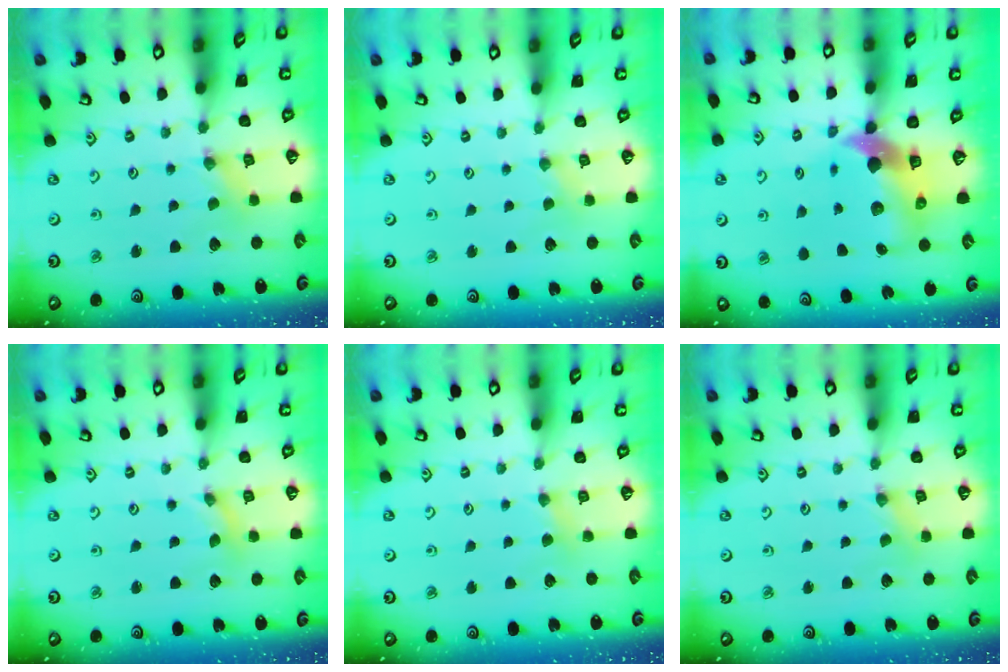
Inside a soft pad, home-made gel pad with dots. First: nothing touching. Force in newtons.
{"total": 1.1, "press": 1.0, "slide": 0.2}
{"total": 10.5, "press": 10.3, "slide": 1.6}
{"total": 0.0}
{"total": 3.4, "press": 3.4, "slide": 0.5}
{"total": 1.5, "press": 1.5, "slide": 0.3}